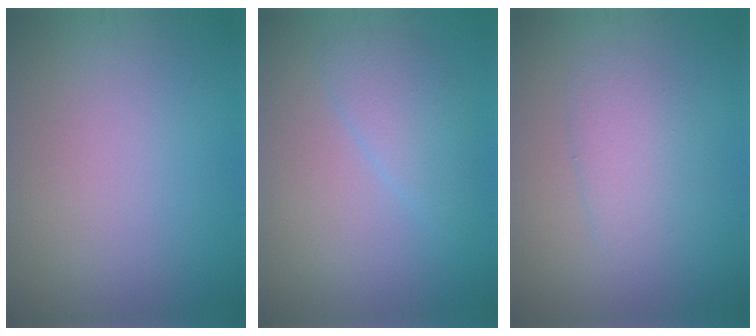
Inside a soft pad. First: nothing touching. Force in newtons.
{"total": 2.5, "press": 2.5, "slide": 0.2}
{"total": 2.6, "press": 2.6, "slide": 0.2}